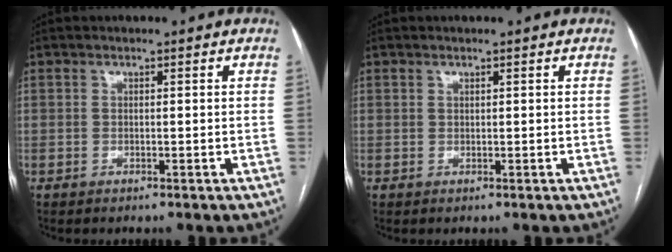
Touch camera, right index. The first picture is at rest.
{"total": 0.0}